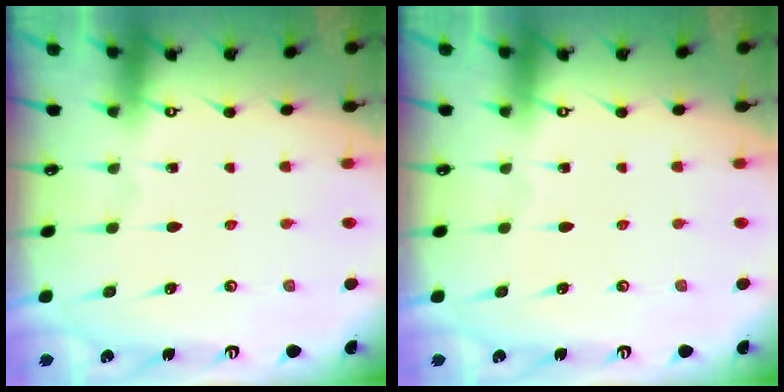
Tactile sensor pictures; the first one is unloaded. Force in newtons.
{"total": 0.0}